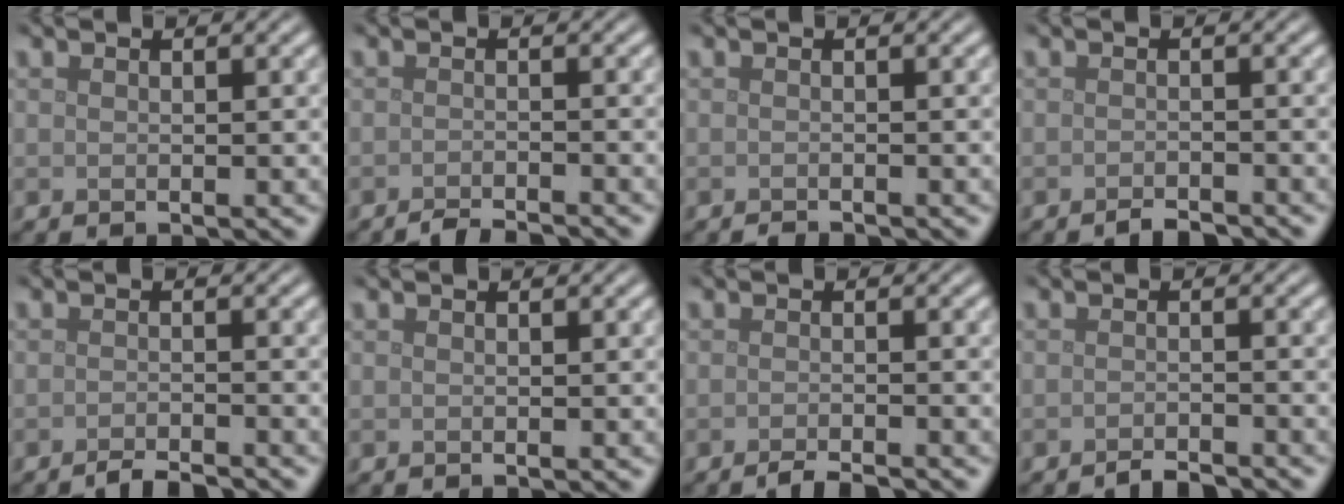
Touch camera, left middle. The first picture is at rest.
{"total": 2.3, "force": [-2.1, 0.3, 1.0], "torque": [-0.005, -0.001, -0.039]}
{"total": 0.7, "force": [-0.7, 0.0, 0.1], "torque": [-0.001, -0.001, -0.015]}
{"total": 1.5, "force": [-1.3, 0.2, 0.6], "torque": [-0.008, 0.000, -0.024]}
{"total": 2.1, "force": [-1.8, 0.3, 1.0], "torque": [-0.007, 0.001, -0.035]}
{"total": 0.0}
{"total": 2.0, "force": [-1.6, 0.2, 1.1], "torque": [-0.009, -0.002, -0.032]}
{"total": 1.8, "force": [-1.6, 0.2, 0.6], "torque": [-0.006, 0.001, -0.030]}